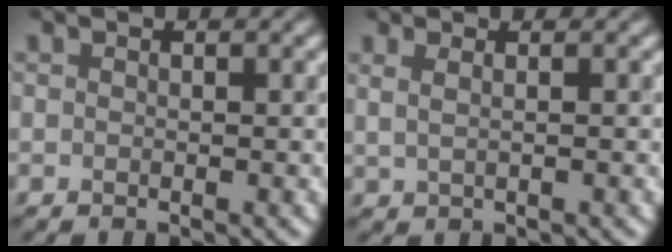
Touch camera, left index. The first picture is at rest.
{"total": 2.3, "force": [1.1, 1.2, 1.6], "torque": [-0.016, 0.006, 0.005]}